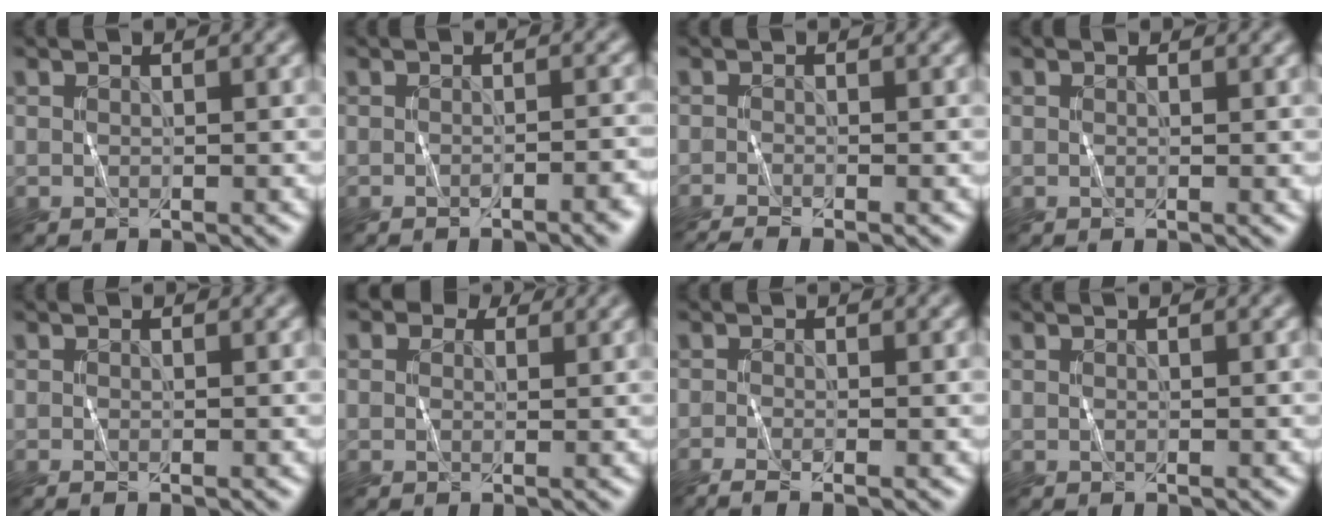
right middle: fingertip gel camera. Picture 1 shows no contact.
{"total": 3.8, "force": [-1.6, 1.1, 3.3], "torque": [-0.032, -0.002, -0.017]}
{"total": 3.1, "force": [-2.0, 0.7, 2.3], "torque": [-0.035, -0.007, -0.038]}
{"total": 0.5, "force": [0.3, 0.3, 0.3], "torque": [-0.002, -0.003, 0.004]}
{"total": 0.6, "force": [-0.3, 0.0, 0.5], "torque": [-0.008, -0.005, -0.008]}
{"total": 3.0, "force": [1.9, 1.8, 1.4], "torque": [-0.023, -0.003, 0.020]}
{"total": 2.9, "force": [-1.6, 0.8, 2.3], "torque": [-0.044, -0.005, -0.031]}
{"total": 0.0}